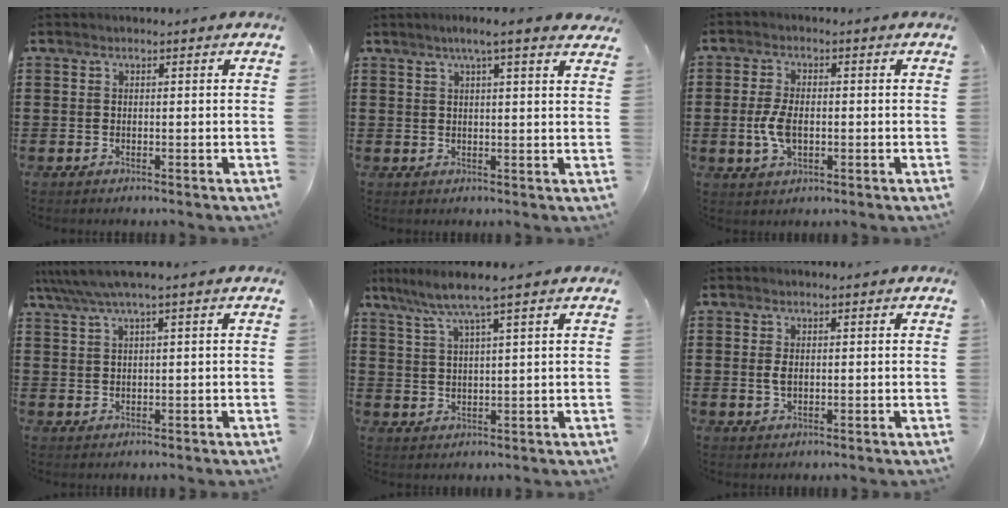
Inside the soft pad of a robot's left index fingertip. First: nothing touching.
{"total": 3.9, "force": [2.7, -0.1, 2.8], "torque": [-0.061, 0.002, 0.046]}
{"total": 5.3, "force": [-0.6, 2.7, 4.5], "torque": [-0.110, -0.004, -0.017]}
{"total": 3.2, "force": [1.6, -0.1, 2.8], "torque": [-0.058, 0.001, 0.027]}
{"total": 5.3, "force": [3.6, -0.1, 3.9], "torque": [-0.088, -0.009, 0.059]}
{"total": 1.8, "force": [0.2, 0.9, 1.6], "torque": [-0.041, 0.002, -0.001]}